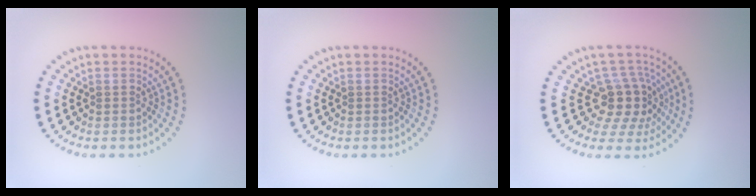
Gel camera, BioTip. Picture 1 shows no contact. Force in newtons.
{"total": 0.0}
{"total": 4.4, "press": 3.4, "slide": 2.8}